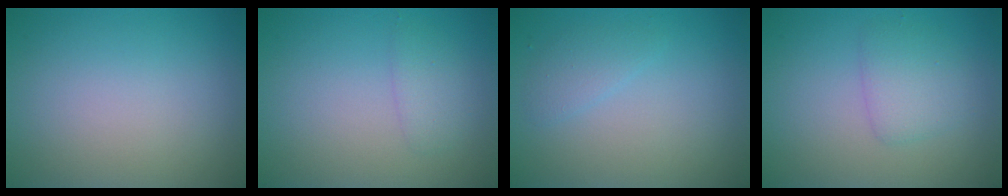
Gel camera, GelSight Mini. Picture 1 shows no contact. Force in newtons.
{"total": 1.4, "press": 1.4, "slide": 0.1}
{"total": 1.3, "press": 1.3, "slide": 0.0}
{"total": 2.3, "press": 2.3, "slide": 0.1}